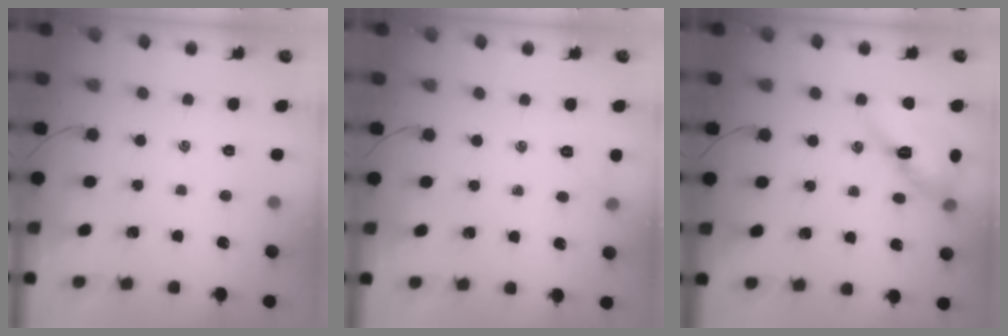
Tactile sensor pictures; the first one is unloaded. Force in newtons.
{"total": 4.4, "press": 4.2, "slide": 1.4}
{"total": 13.4, "press": 13.3, "slide": 1.7}